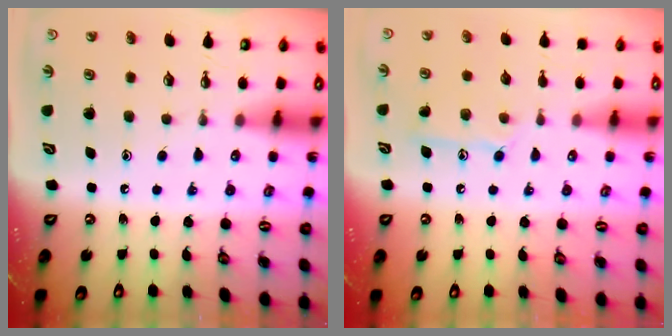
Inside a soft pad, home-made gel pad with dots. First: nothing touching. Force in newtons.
{"total": 9.0, "press": 9.0, "slide": 0.6}